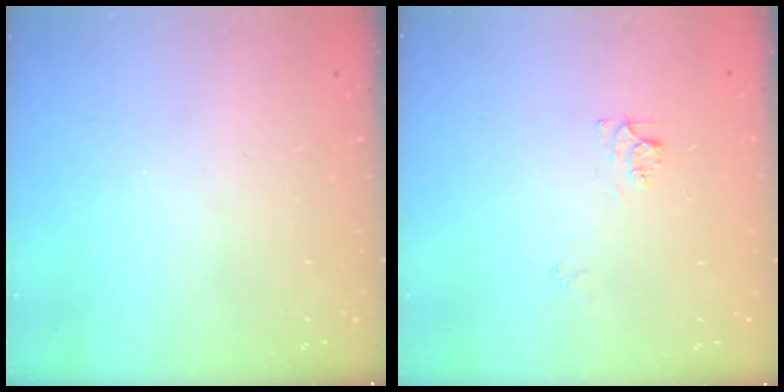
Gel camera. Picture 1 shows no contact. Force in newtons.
{"total": 5.4, "press": 5.3, "slide": 0.7}